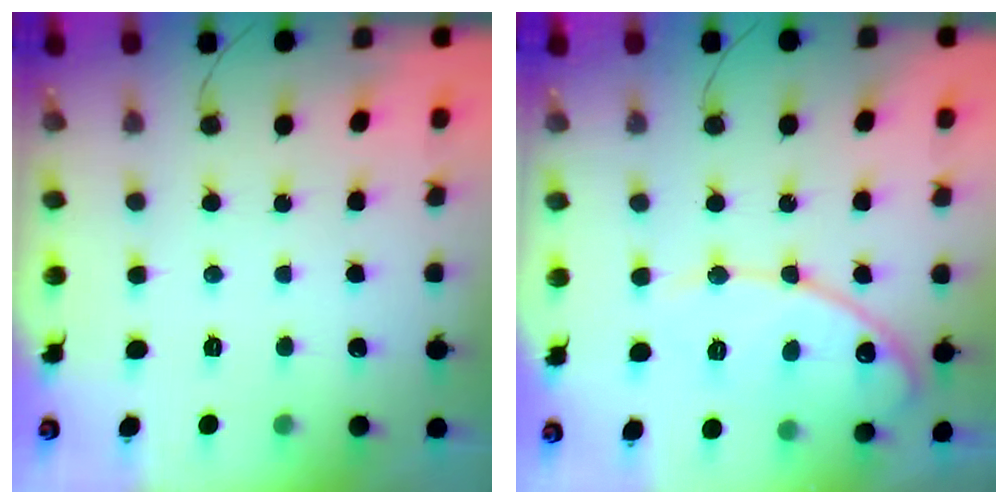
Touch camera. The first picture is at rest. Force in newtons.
{"total": 13.6, "press": 13.6, "slide": 0.9}